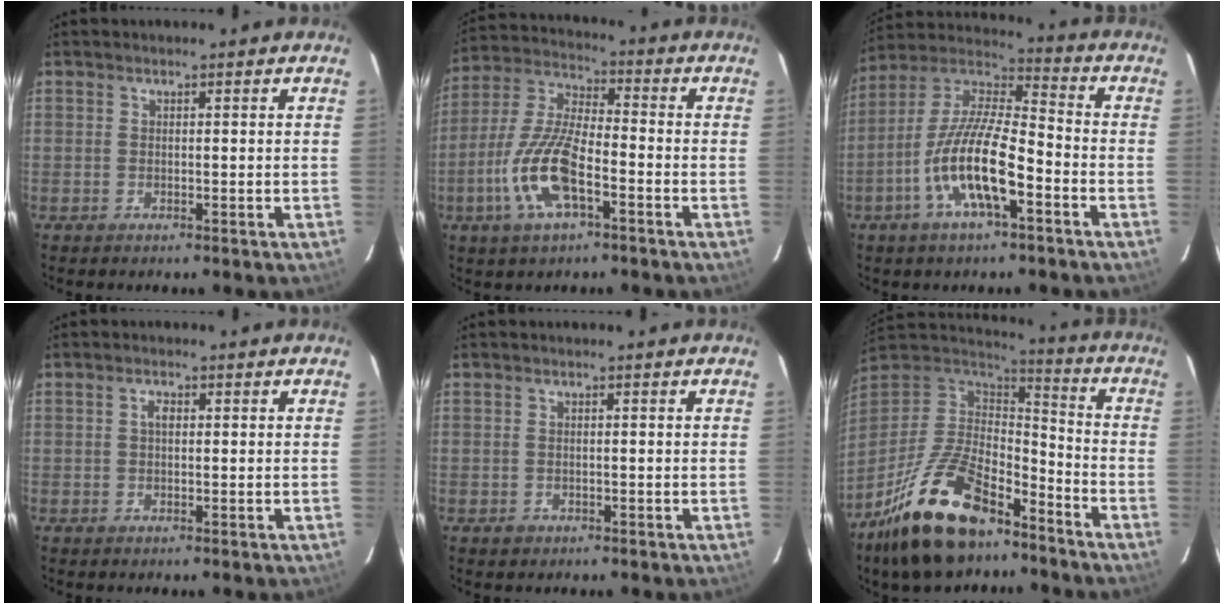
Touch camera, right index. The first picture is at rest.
{"total": 13.8, "force": [-5.5, 4.6, 11.8], "torque": [-0.255, -0.003, -0.109]}
{"total": 15.2, "force": [-6.3, 4.0, 13.3], "torque": [-0.266, -0.005, -0.124]}
{"total": 1.4, "force": [0.2, 0.8, 1.1], "torque": [-0.021, 0.006, 0.001]}
{"total": 1.2, "force": [-0.6, 1.0, 0.3], "torque": [-0.004, 0.001, -0.005]}
{"total": 23.0, "force": [-15.5, 10.0, 13.8], "torque": [-0.283, -0.011, -0.263]}